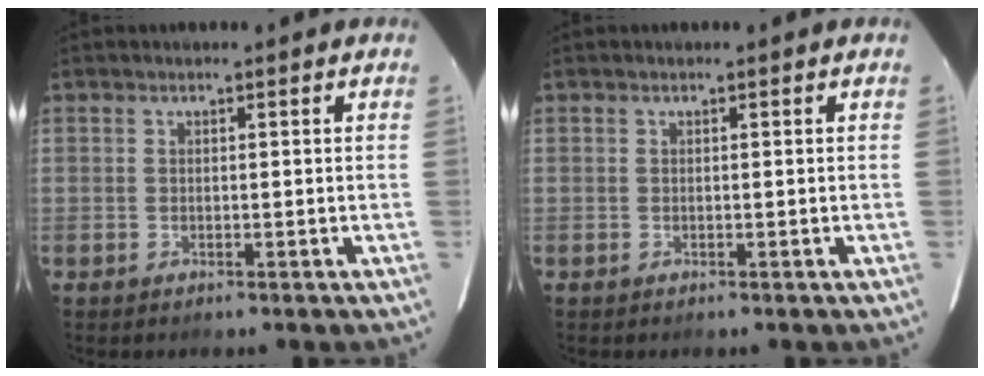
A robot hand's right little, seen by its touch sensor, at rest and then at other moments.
{"total": 0.0}